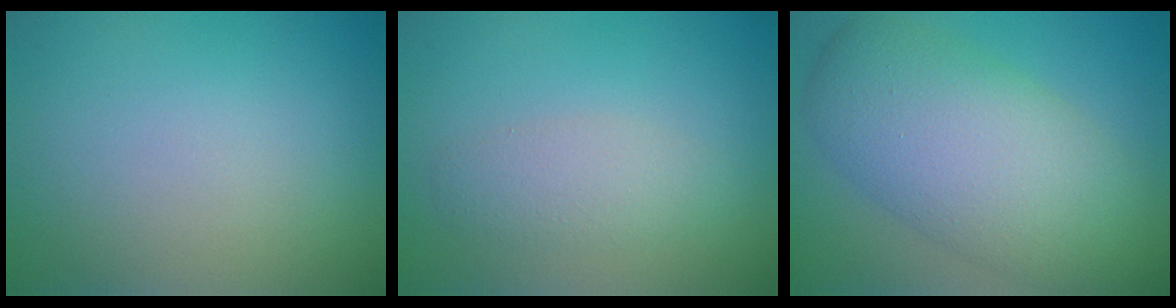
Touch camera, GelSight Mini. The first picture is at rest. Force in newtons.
{"total": 2.3, "press": 2.3, "slide": 0.1}
{"total": 9.3, "press": 9.3, "slide": 0.6}